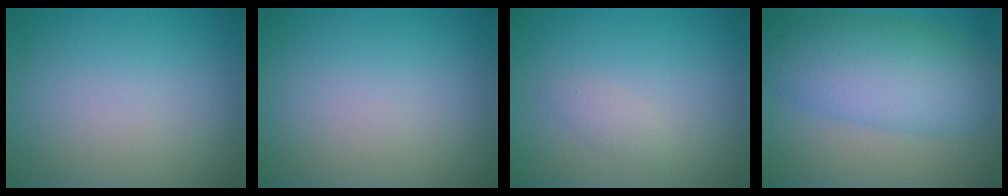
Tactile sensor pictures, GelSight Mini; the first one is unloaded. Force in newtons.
{"total": 0.0}
{"total": 1.1, "press": 1.1, "slide": 0.1}
{"total": 8.3, "press": 8.2, "slide": 0.3}